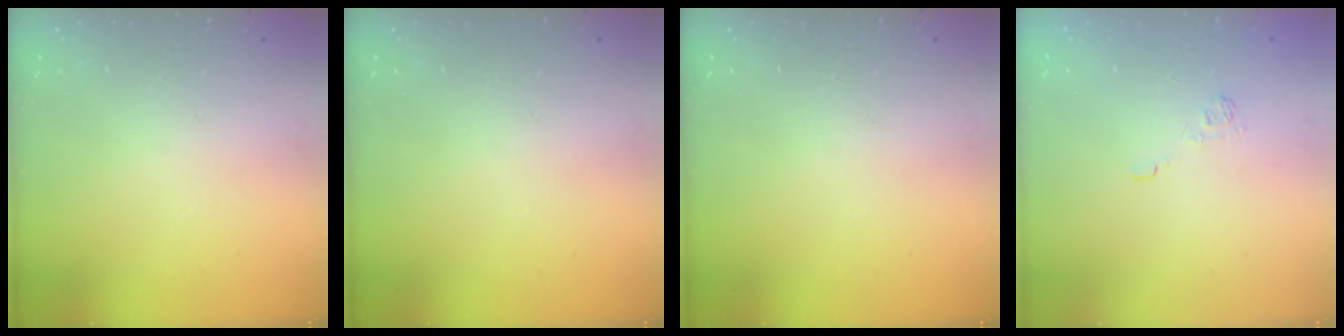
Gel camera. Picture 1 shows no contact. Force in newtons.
{"total": 0.0}
{"total": 0.0}
{"total": 2.3, "press": 1.8, "slide": 1.3}